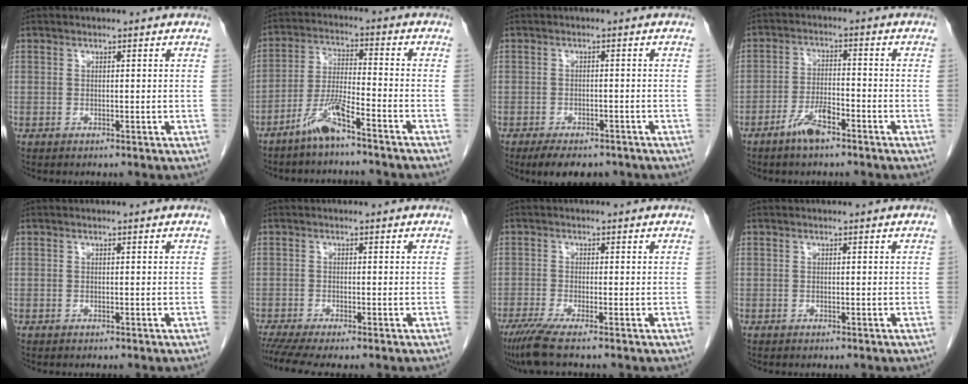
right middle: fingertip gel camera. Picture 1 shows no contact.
{"total": 6.8, "force": [-5.1, 0.2, 4.6], "torque": [-0.103, -0.005, -0.101]}
{"total": 7.0, "force": [-5.4, 2.9, 3.3], "torque": [-0.044, -0.004, -0.075]}
{"total": 5.0, "force": [-3.5, 1.1, 3.4], "torque": [-0.072, -0.001, -0.066]}
{"total": 0.0}
{"total": 4.7, "force": [-3.8, 0.1, 2.8], "torque": [-0.047, -0.010, -0.066]}
{"total": 5.0, "force": [-3.6, -0.3, 3.4], "torque": [-0.062, -0.016, -0.071]}
{"total": 0.0}